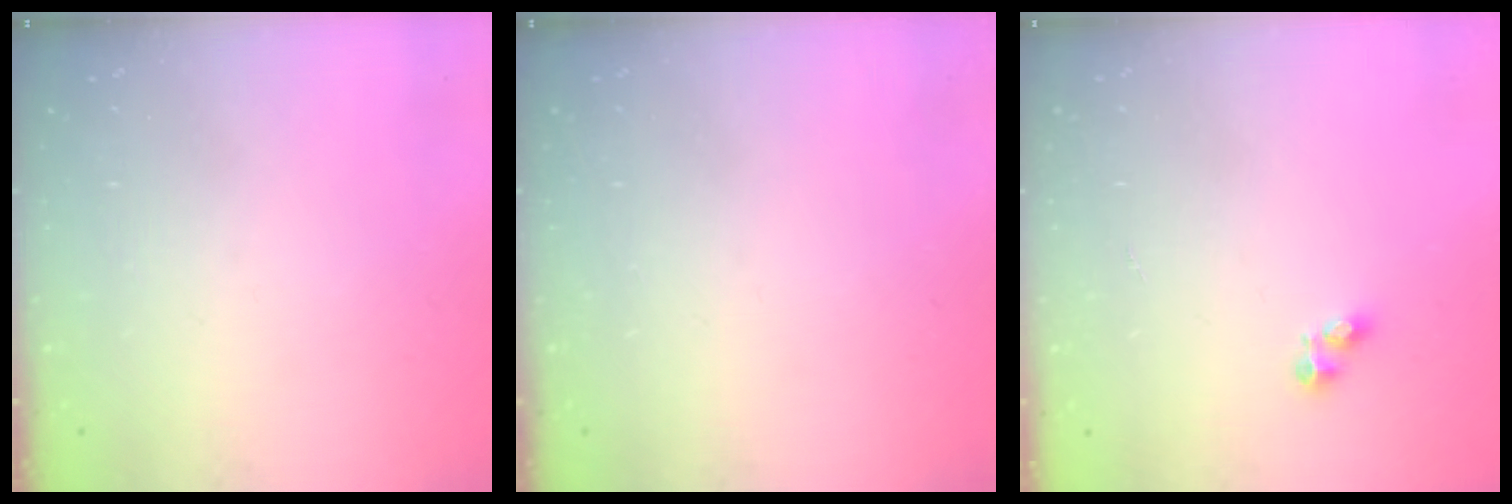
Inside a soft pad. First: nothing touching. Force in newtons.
{"total": 0.0}
{"total": 2.8, "press": 2.8, "slide": 0.4}